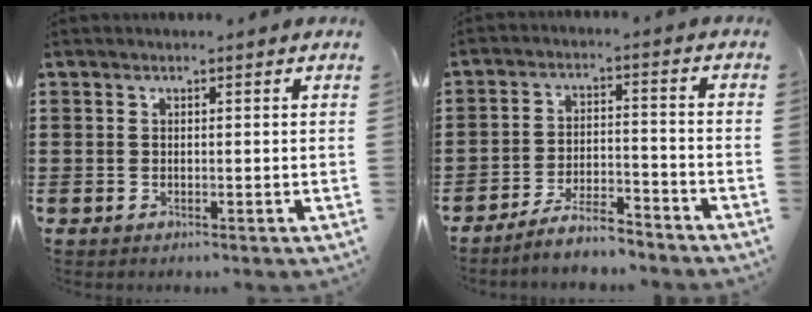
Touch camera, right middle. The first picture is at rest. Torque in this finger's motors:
{"motor_torque": [0.88, -0.05, 0.16, 0.11]}